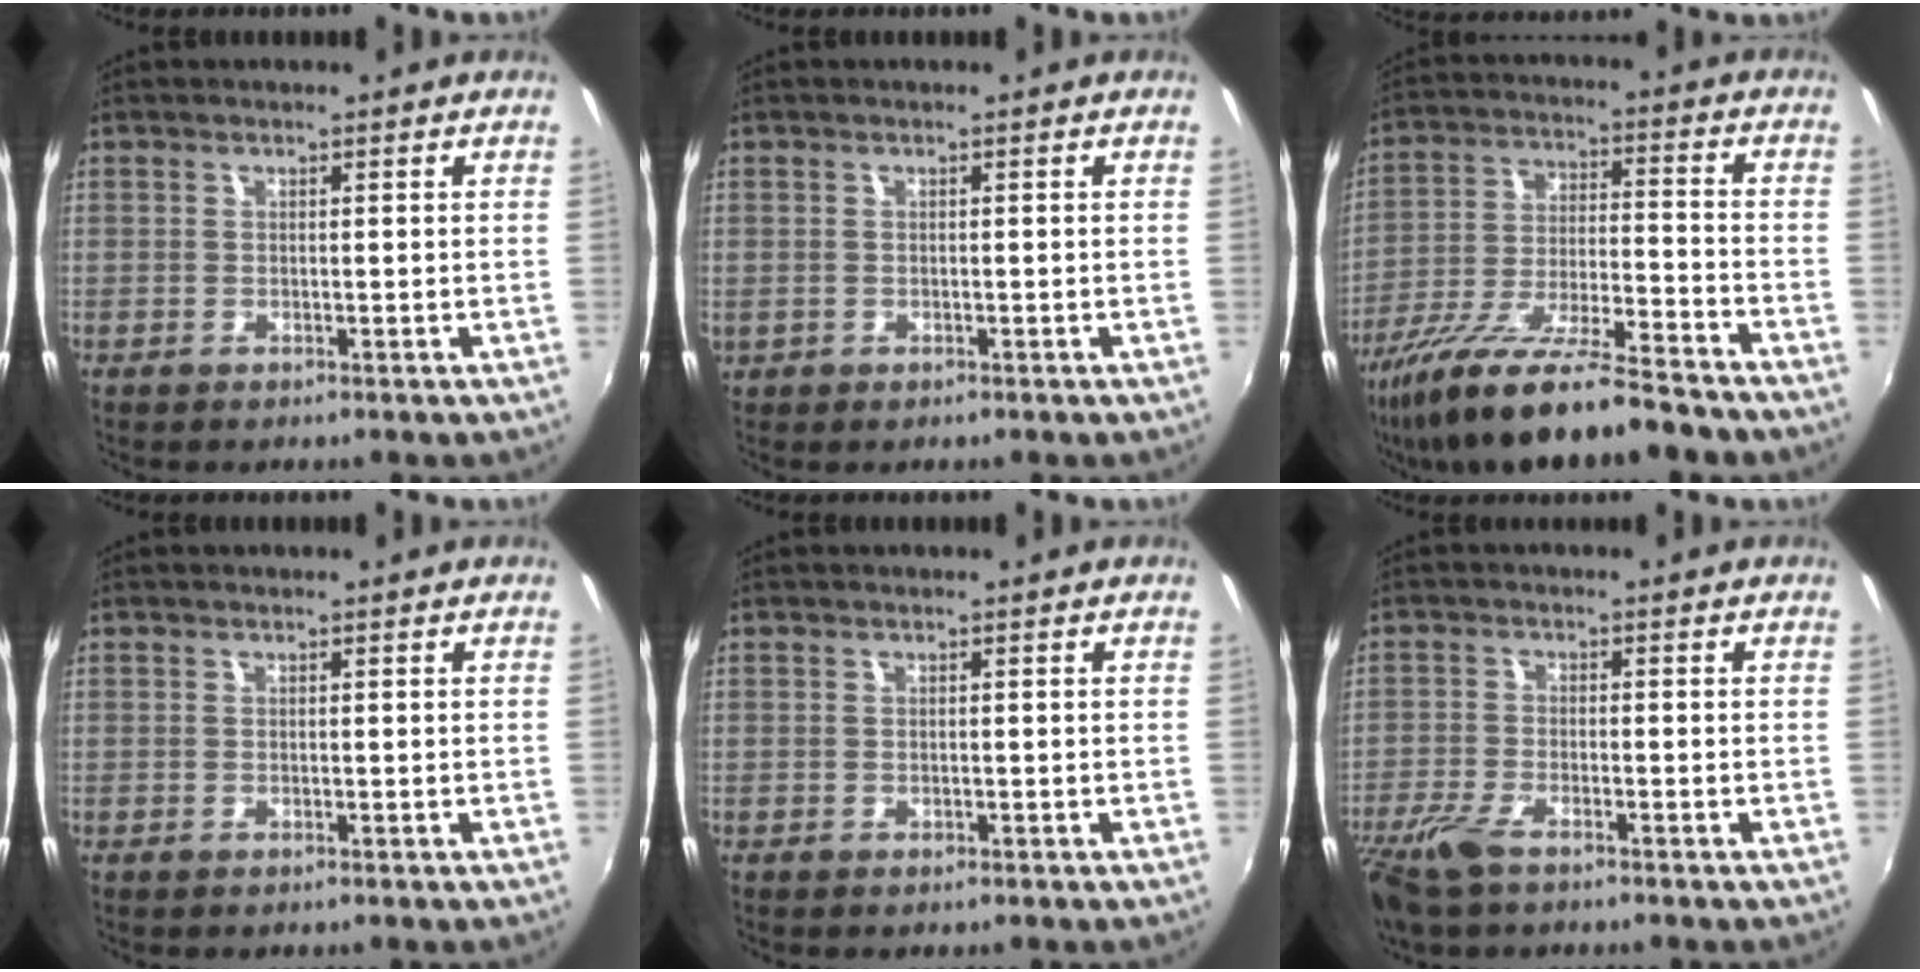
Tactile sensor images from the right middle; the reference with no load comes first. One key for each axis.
{"total": 1.0, "fx": -0.1, "fy": 0.9, "fz": 0.4, "tx": -0.009, "ty": 0.000, "tz": 0.000}
{"total": 19.7, "fx": -15.8, "fy": 3.1, "fz": 11.4, "tx": -0.217, "ty": -0.042, "tz": -0.264}
{"total": 0.0}
{"total": 0.0}
{"total": 7.6, "fx": -5.5, "fy": 2.4, "fz": 4.7, "tx": -0.126, "ty": -0.024, "tz": -0.112}